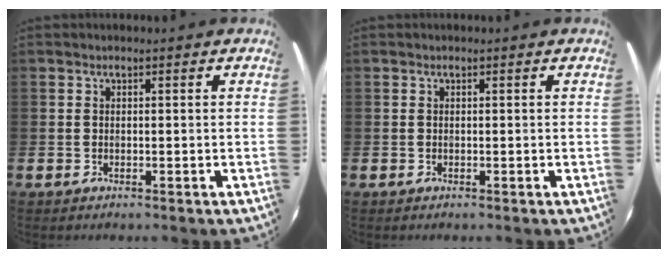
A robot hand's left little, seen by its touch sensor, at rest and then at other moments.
{"total": 0.0}